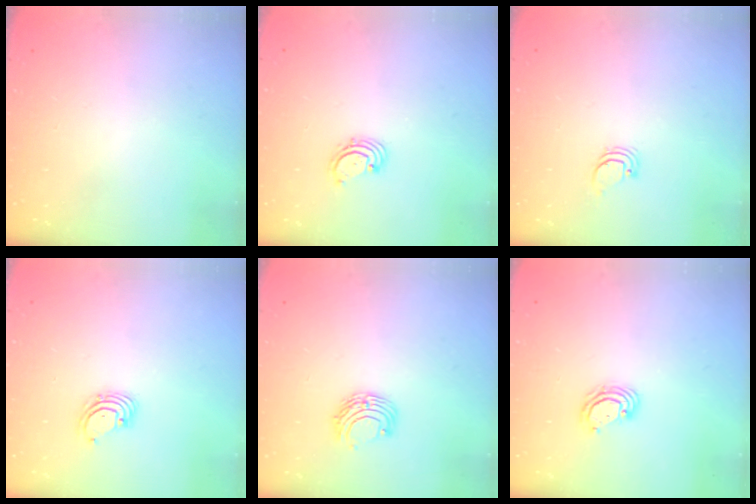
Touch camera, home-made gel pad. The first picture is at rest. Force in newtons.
{"total": 1.6, "press": 1.6, "slide": 0.2}
{"total": 0.9, "press": 0.9, "slide": 0.0}
{"total": 1.8, "press": 1.8, "slide": 0.2}
{"total": 6.7, "press": 6.6, "slide": 0.8}
{"total": 4.9, "press": 4.9, "slide": 0.4}